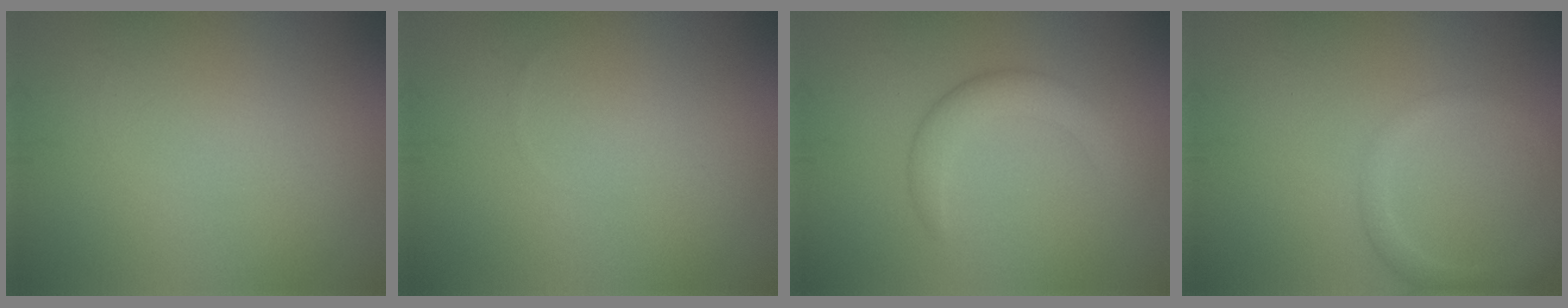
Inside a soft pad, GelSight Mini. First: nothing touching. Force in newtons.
{"total": 0.0}
{"total": 2.8, "press": 2.8, "slide": 0.3}
{"total": 2.1, "press": 2.1, "slide": 0.1}